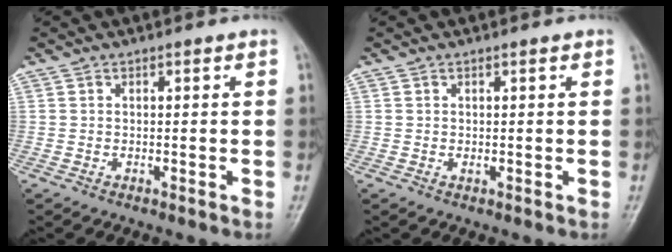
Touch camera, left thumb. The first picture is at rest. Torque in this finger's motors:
{"motor_torque": [-0.12, 0.02, 0.01, 0.01, 0.00]}